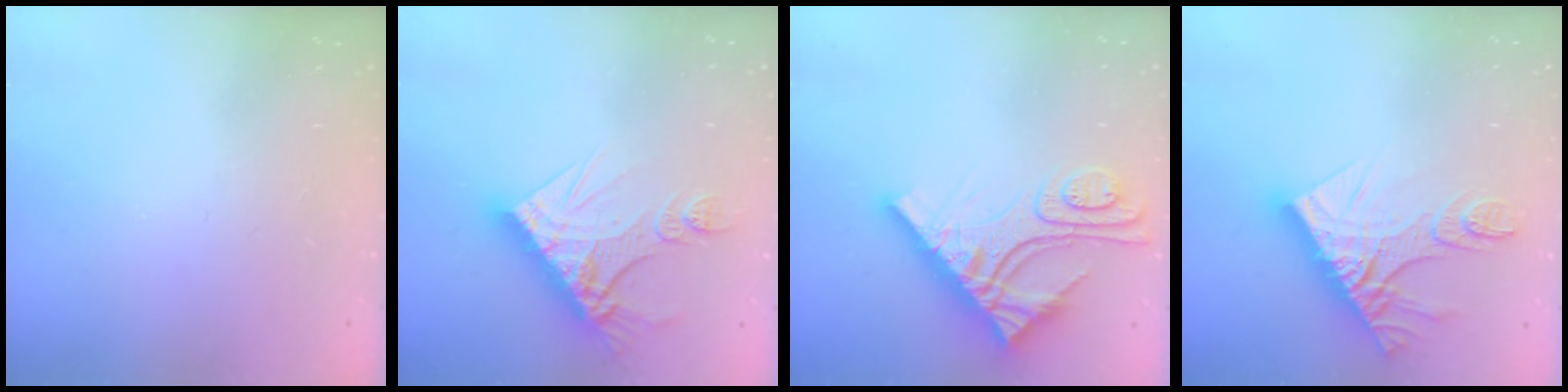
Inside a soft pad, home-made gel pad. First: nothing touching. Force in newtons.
{"total": 14.2, "press": 14.2, "slide": 1.2}
{"total": 15.2, "press": 15.1, "slide": 1.4}
{"total": 16.4, "press": 16.3, "slide": 1.5}